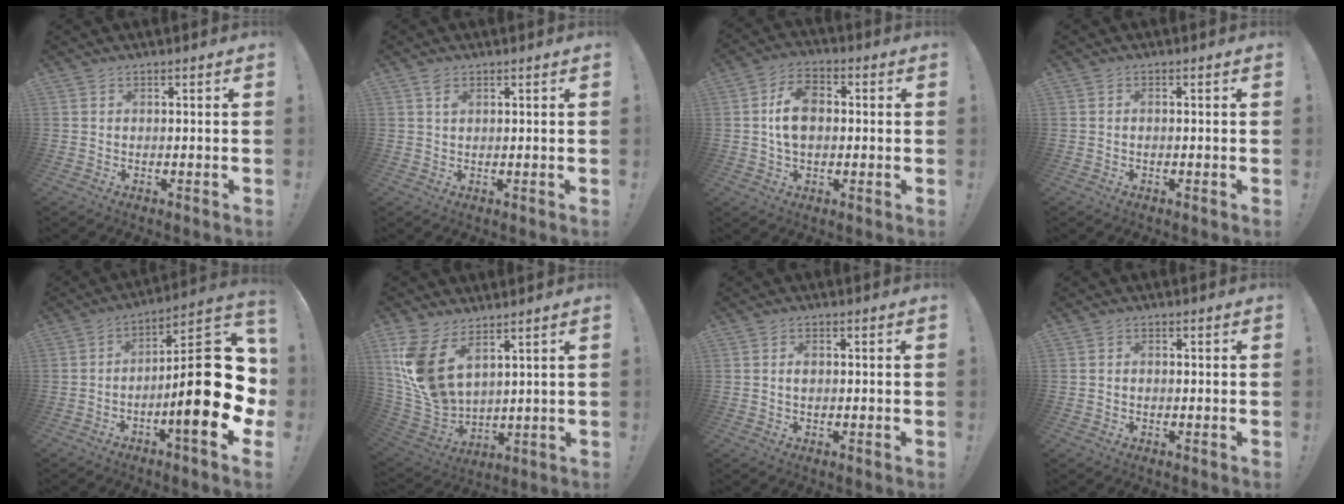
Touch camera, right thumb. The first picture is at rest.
{"total": 1.2, "force": [0.7, 0.6, 0.8], "torque": [-0.017, 0.002, 0.012]}
{"total": 10.2, "force": [0.4, 7.0, 7.3], "torque": [-0.124, 0.010, 0.010]}
{"total": 0.8, "force": [-0.5, 0.3, 0.5], "torque": [-0.016, 0.003, -0.007]}
{"total": 24.9, "force": [-4.3, 7.5, 23.4], "torque": [-0.351, 0.024, -0.064]}
{"total": 14.6, "force": [6.9, 8.4, 9.8], "torque": [-0.213, -0.050, 0.130]}
{"total": 1.9, "force": [-0.1, 1.3, 1.4], "torque": [-0.029, 0.006, -0.002]}
{"total": 1.2, "force": [-0.6, 0.8, 0.6], "torque": [-0.018, 0.007, -0.010]}